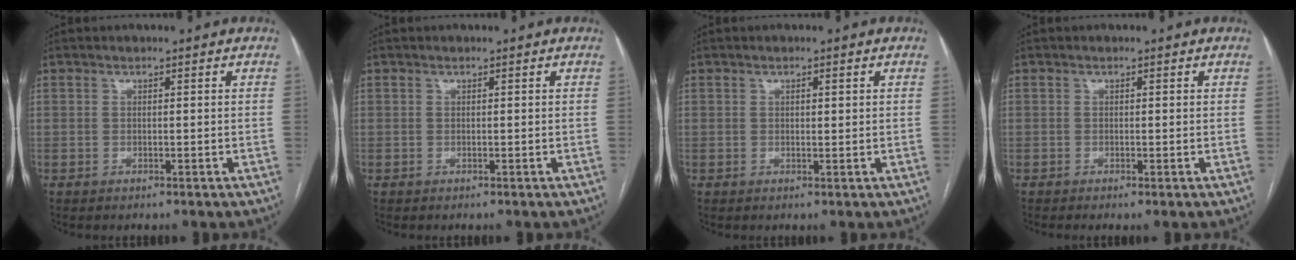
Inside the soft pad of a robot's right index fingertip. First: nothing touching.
{"total": 0.0}
{"total": 1.0, "force": [0.4, 0.4, 0.9], "torque": [-0.014, 0.001, 0.005]}
{"total": 0.5, "force": [-0.3, 0.0, 0.5], "torque": [-0.008, -0.001, -0.006]}